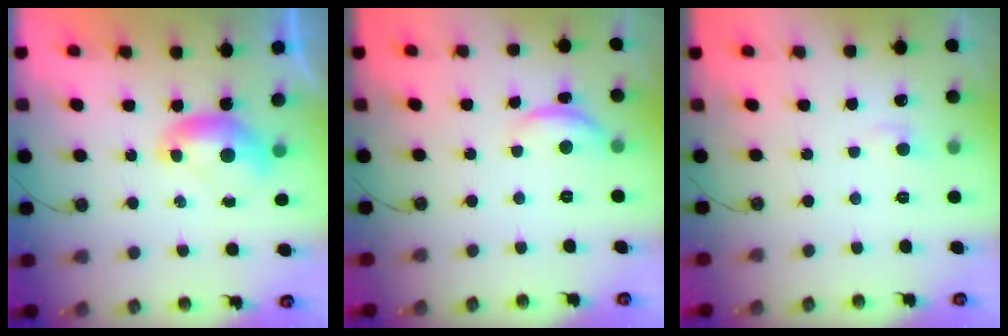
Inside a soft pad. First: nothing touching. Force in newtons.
{"total": 3.4, "press": 3.4, "slide": 0.5}
{"total": 0.9, "press": 0.5, "slide": 0.8}